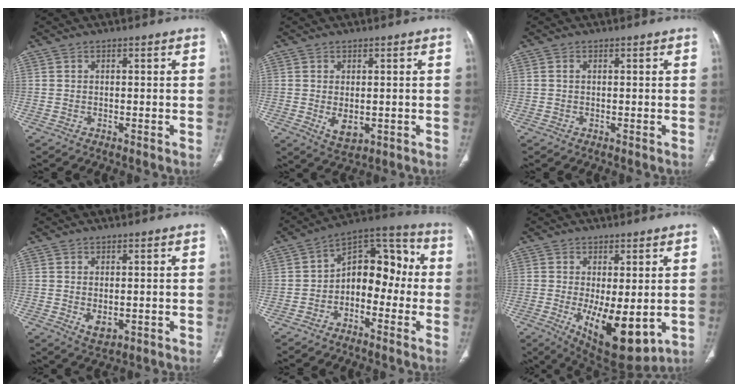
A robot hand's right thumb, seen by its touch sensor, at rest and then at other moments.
{"total": 4.4, "force": [-0.6, 2.6, 3.5], "torque": [-0.055, -0.009, 0.003]}
{"total": 0.6, "force": [0.1, 0.4, 0.4], "torque": [-0.011, 0.003, 0.002]}
{"total": 3.5, "force": [-0.5, 2.0, 2.8], "torque": [-0.042, -0.007, 0.004]}
{"total": 12.8, "force": [-1.7, 8.4, 9.5], "torque": [-0.094, 0.055, -0.046]}
{"total": 12.8, "force": [-2.2, 5.3, 11.5], "torque": [-0.171, -0.027, -0.011]}